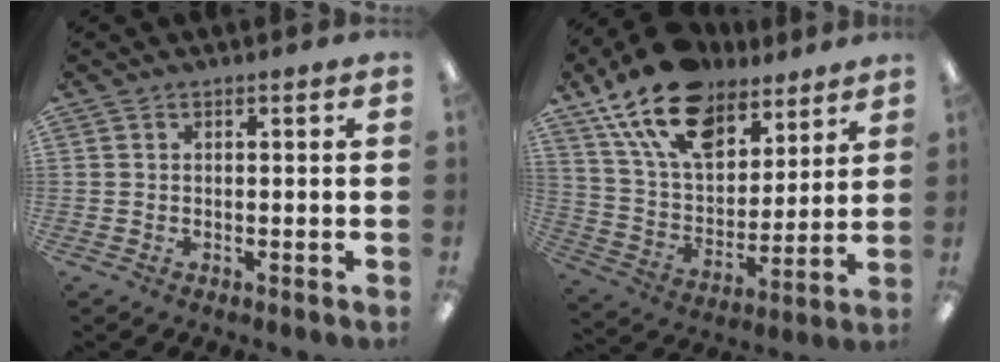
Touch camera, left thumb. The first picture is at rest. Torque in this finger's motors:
{"motor_torque": [0.54, 0.55, 1.58, -1.19, 0.30]}